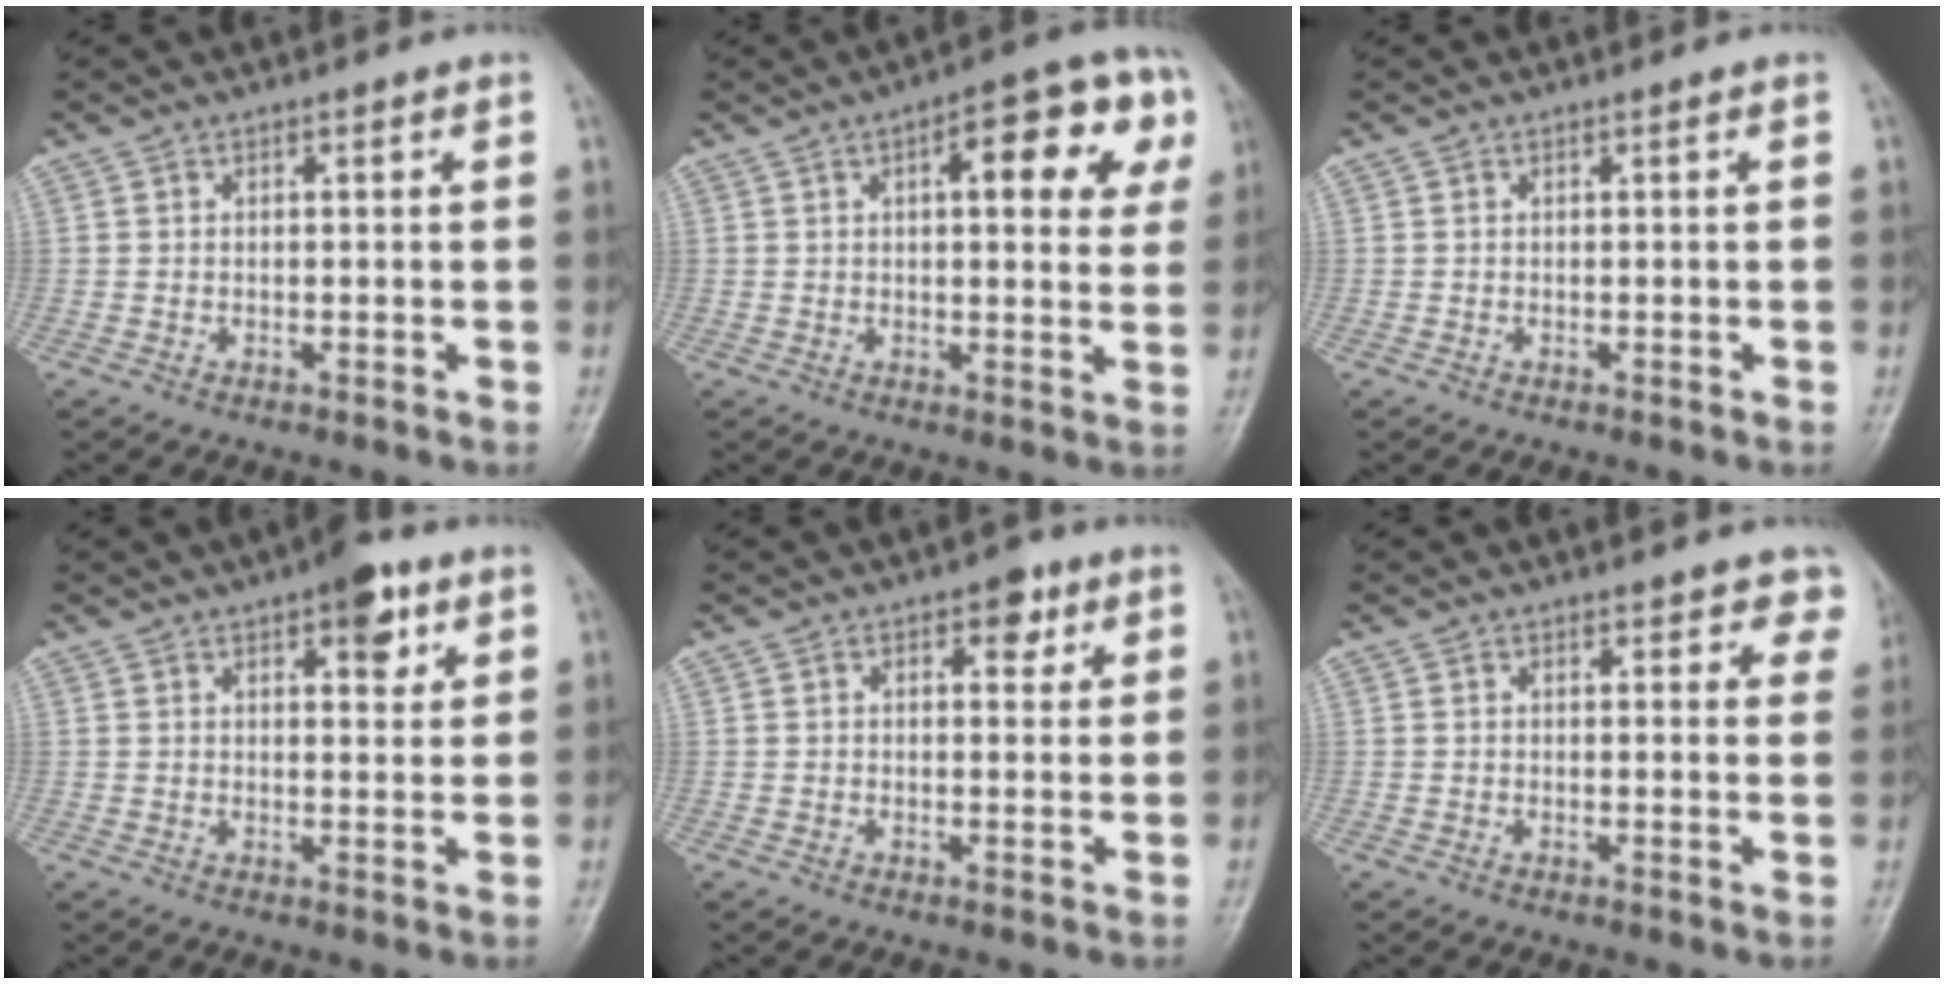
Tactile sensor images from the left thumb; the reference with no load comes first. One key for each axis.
{"total": 13.9, "fx": 4.6, "fy": 5.3, "fz": 12.0, "tx": -0.113, "ty": 0.013, "tz": 0.047}
{"total": 0.0}
{"total": 6.6, "fx": 3.5, "fy": 2.9, "fz": 4.8, "tx": -0.042, "ty": -0.012, "tz": 0.041}
{"total": 3.9, "fx": 1.9, "fy": 2.3, "fz": 2.6, "tx": -0.012, "ty": -0.003, "tz": 0.019}
{"total": 5.3, "fx": 3.9, "fy": 2.5, "fz": 2.4, "tx": 0.016, "ty": -0.013, "tz": 0.034}